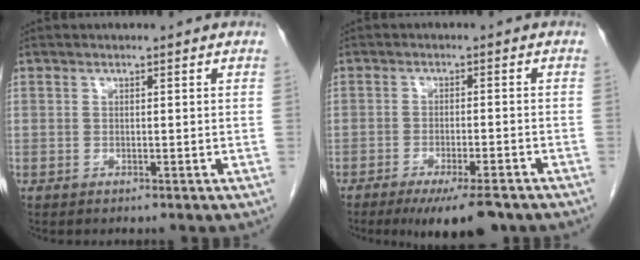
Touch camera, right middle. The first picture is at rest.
{"total": 8.7, "force": [-6.6, 1.6, 5.5], "torque": [-0.076, -0.013, -0.098]}